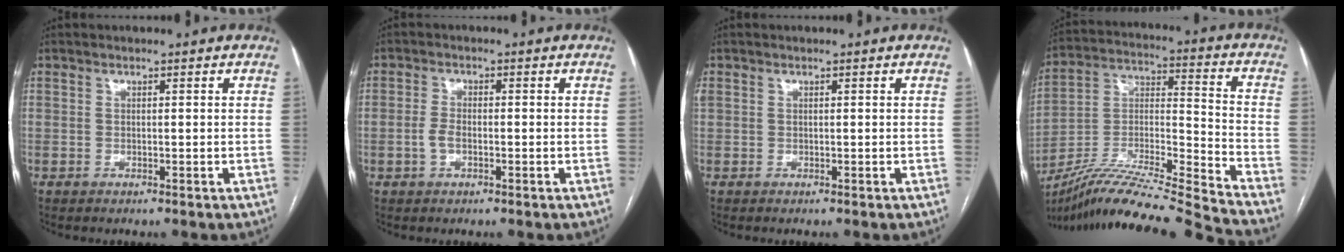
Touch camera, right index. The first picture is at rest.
{"total": 2.6, "force": [-0.8, 1.3, 2.2], "torque": [-0.049, 0.003, -0.015]}
{"total": 1.2, "force": [0.5, 0.9, 0.5], "torque": [-0.019, 0.019, 0.013]}
{"total": 22.2, "force": [-19.7, -2.3, 10.0], "torque": [-0.190, -0.015, -0.342]}